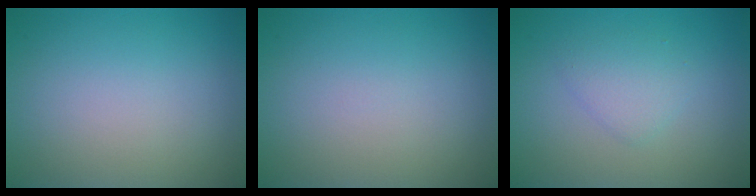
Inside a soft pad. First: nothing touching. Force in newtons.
{"total": 0.0}
{"total": 1.9, "press": 1.9, "slide": 0.2}